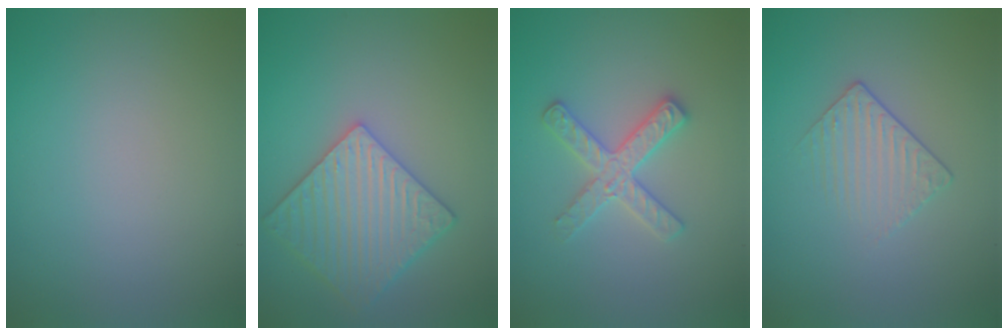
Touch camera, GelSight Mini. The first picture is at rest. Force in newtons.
{"total": 5.4, "press": 4.9, "slide": 2.4}
{"total": 2.8, "press": 2.8, "slide": 0.3}
{"total": 1.5, "press": 1.0, "slide": 1.1}